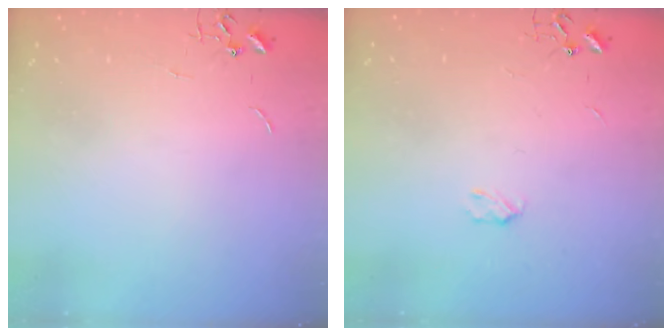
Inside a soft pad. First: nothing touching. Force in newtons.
{"total": 3.1, "press": 3.1, "slide": 0.5}